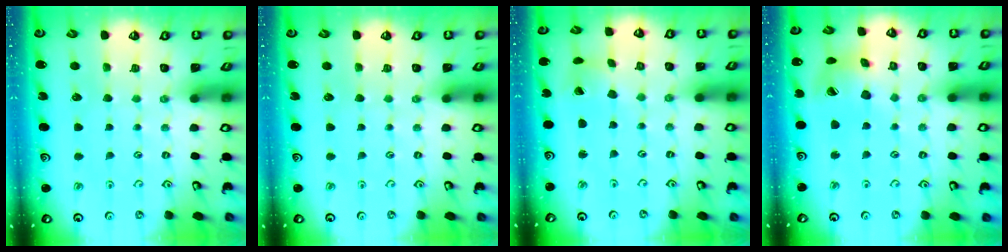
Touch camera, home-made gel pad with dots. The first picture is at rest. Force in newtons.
{"total": 0.0}
{"total": 1.4, "press": 1.4, "slide": 0.2}
{"total": 11.4, "press": 11.3, "slide": 1.3}